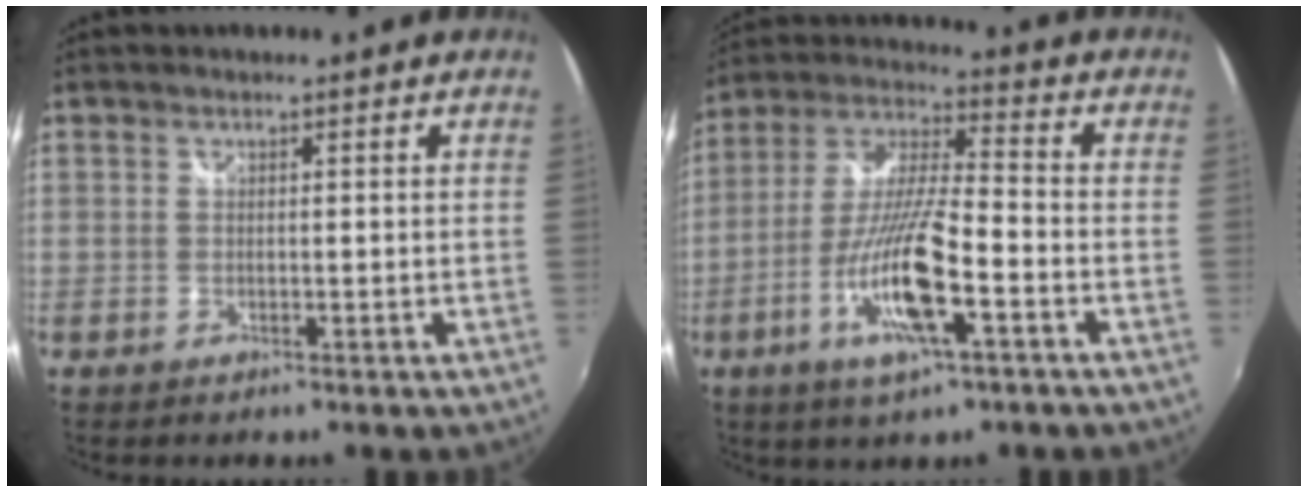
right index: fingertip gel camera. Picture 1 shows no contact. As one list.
[{"total": 15.0, "force": [-6.1, 2.8, 13.4], "torque": [-0.279, -0.013, -0.120]}]